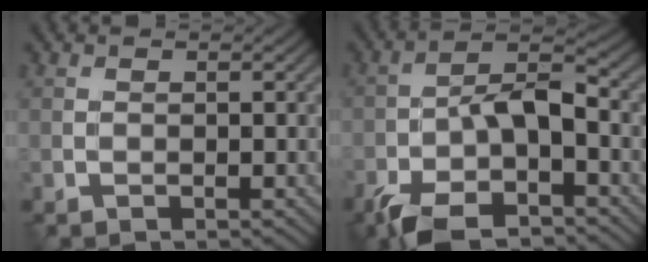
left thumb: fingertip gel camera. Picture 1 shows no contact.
{"total": 9.8, "force": [-5.0, 4.0, 7.5], "torque": [-0.138, -0.005, -0.096]}